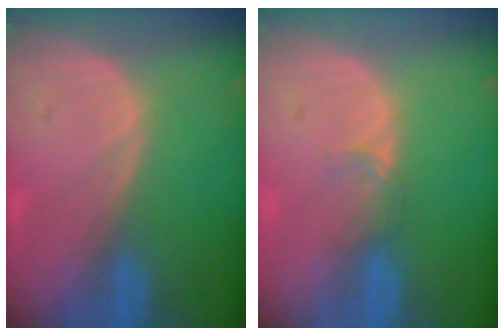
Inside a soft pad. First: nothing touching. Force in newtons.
{"total": 1.3, "press": 1.2, "slide": 0.2}